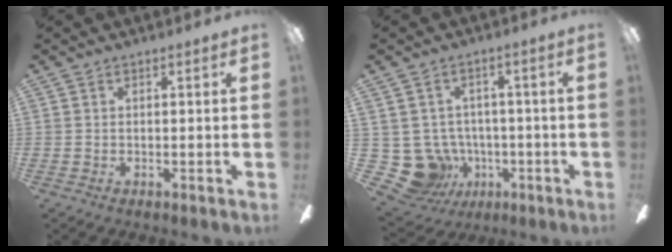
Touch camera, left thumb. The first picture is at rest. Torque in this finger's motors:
{"motor_torque": [-0.16, 0.27, -0.29, -0.27, -0.02]}